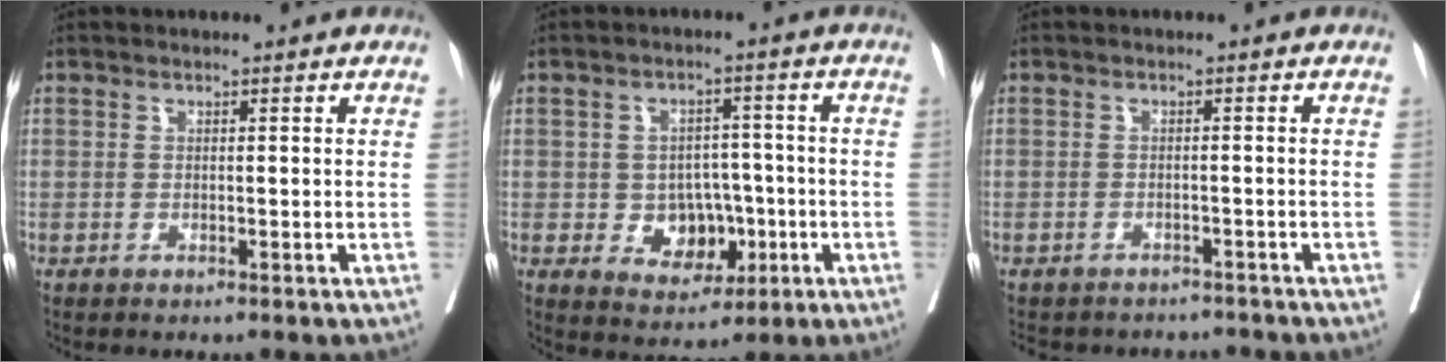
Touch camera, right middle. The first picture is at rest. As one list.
[{"total": 7.0, "force": [-1.6, 5.3, 4.3], "torque": [-0.054, 0.013, -0.013]}, {"total": 9.8, "force": [-9.0, 3.6, 1.8], "torque": [-0.035, 0.009, -0.105]}]